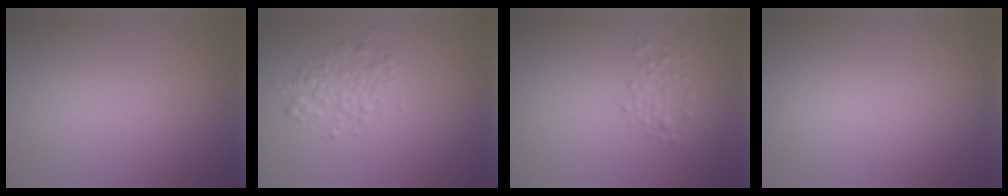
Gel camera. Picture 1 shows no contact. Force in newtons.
{"total": 2.2, "press": 2.2, "slide": 0.0}
{"total": 1.9, "press": 1.9, "slide": 0.0}
{"total": 0.0}